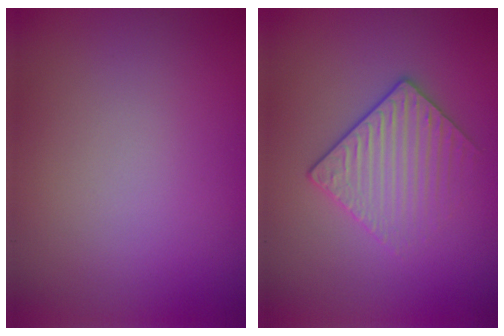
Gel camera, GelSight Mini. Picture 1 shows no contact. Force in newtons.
{"total": 3.1, "press": 2.9, "slide": 1.2}